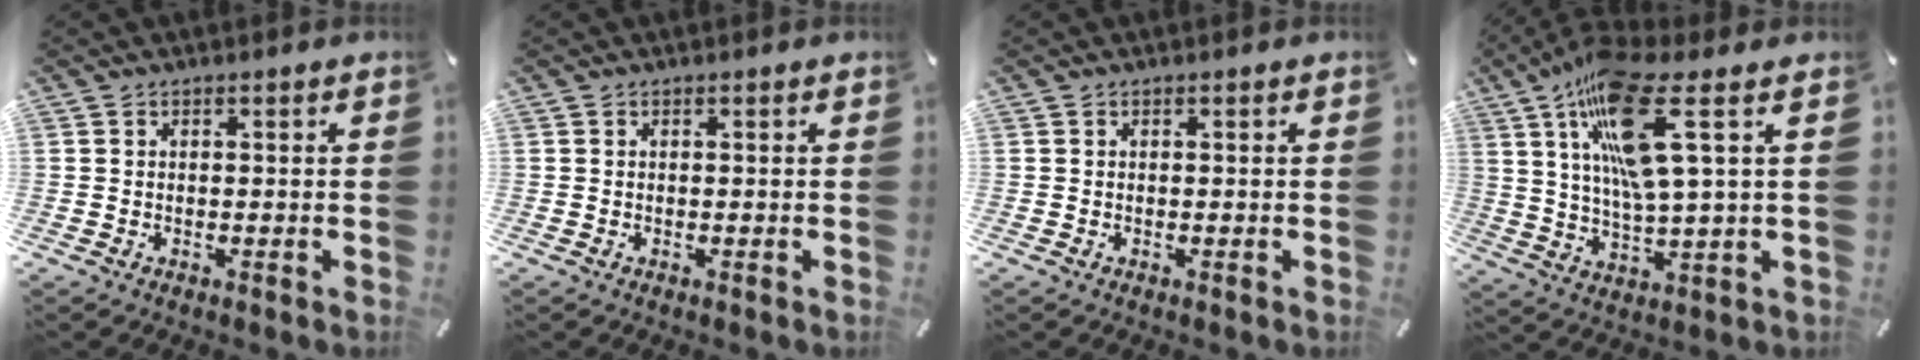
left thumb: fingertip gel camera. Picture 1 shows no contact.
{"total": 0.0}
{"total": 0.0}
{"total": 16.9, "force": [7.2, 3.0, 15.0], "torque": [-0.305, -0.023, 0.109]}